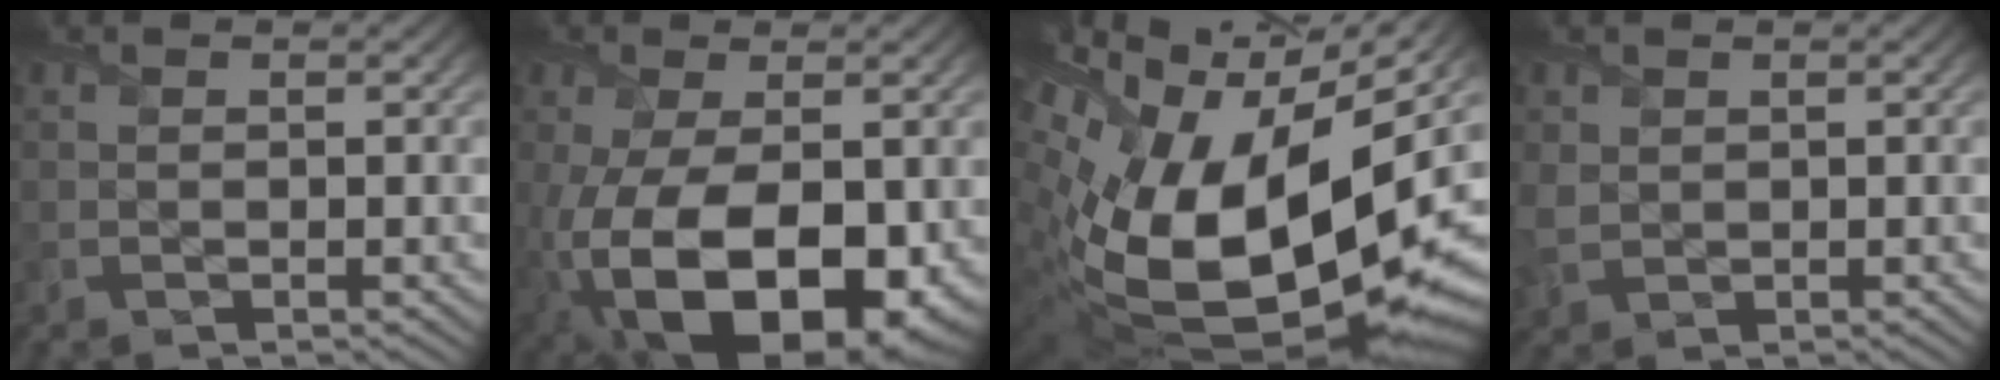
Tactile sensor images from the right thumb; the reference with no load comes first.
{"total": 16.5, "force": [-5.1, 8.7, 13.1], "torque": [-0.254, -0.049, -0.063]}
{"total": 22.5, "force": [0.1, 11.9, 19.1], "torque": [-0.367, -0.041, 0.017]}
{"total": 3.5, "force": [0.9, 2.8, 1.9], "torque": [-0.064, 0.000, 0.018]}